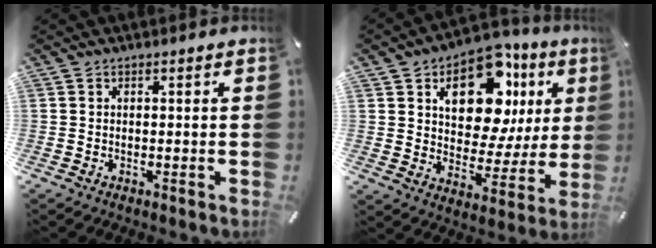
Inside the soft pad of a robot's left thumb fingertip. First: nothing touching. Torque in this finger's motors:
{"motor_torque": [2.53, 2.48, 1.45, -1.32, 0.43]}